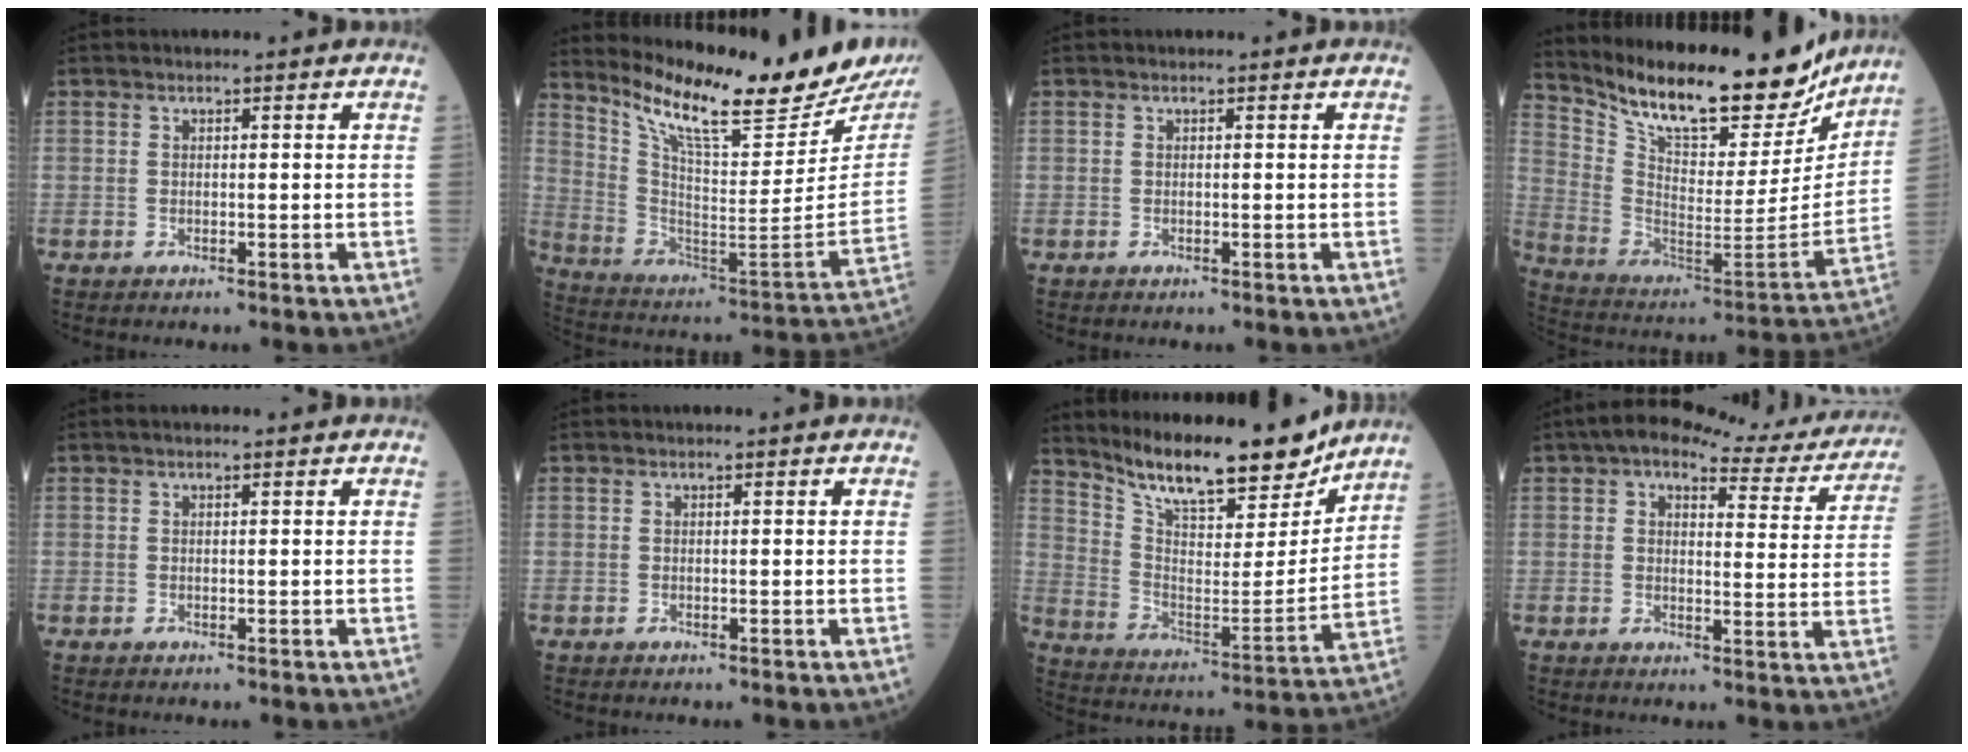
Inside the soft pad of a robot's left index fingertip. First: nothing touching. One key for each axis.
{"total": 24.1, "fx": 20.6, "fy": 2.4, "fz": 12.2, "tx": -0.214, "ty": -0.084, "tz": 0.305}
{"total": 0.0}
{"total": 24.0, "fx": 20.4, "fy": 6.4, "fz": 10.9, "tx": -0.193, "ty": -0.024, "tz": 0.313}
{"total": 0.9, "fx": 0.7, "fy": 0.1, "fz": 0.5, "tx": -0.010, "ty": 0.014, "tz": 0.011}
{"total": 0.0}
{"total": 18.9, "fx": 16.2, "fy": 3.9, "fz": 9.1, "tx": -0.157, "ty": -0.021, "tz": 0.266}
{"total": 15.2, "fx": 13.3, "fy": 4.2, "fz": 5.8, "tx": -0.060, "ty": 0.007, "tz": 0.144}